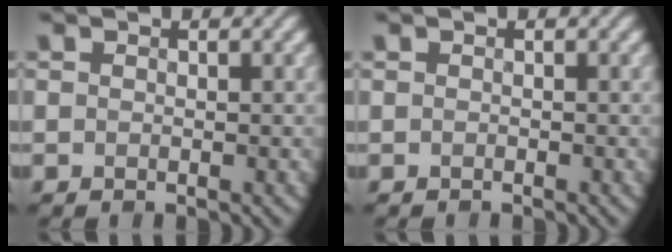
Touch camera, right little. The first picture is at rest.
{"total": 0.0}